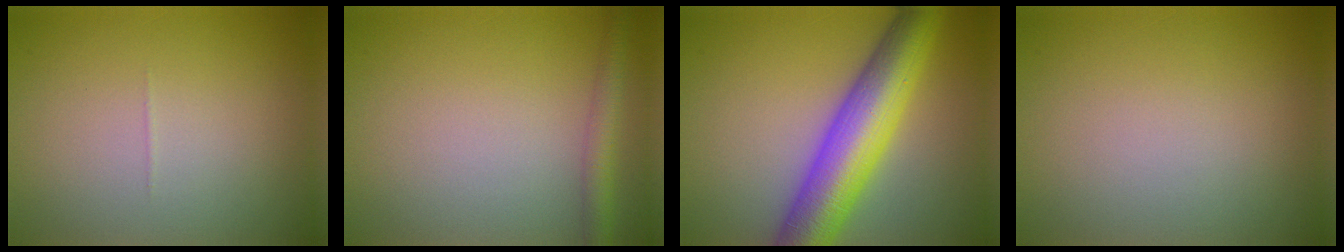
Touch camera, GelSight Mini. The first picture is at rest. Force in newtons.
{"total": 2.6, "press": 2.6, "slide": 0.0}
{"total": 9.1, "press": 9.1, "slide": 0.1}
{"total": 0.0}